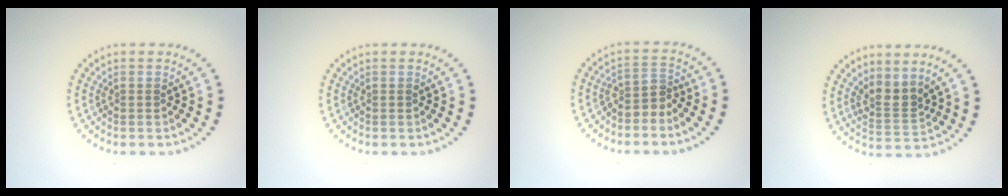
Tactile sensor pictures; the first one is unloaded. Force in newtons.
{"total": 0.0}
{"total": 2.2, "press": 1.5, "slide": 1.6}
{"total": 2.6, "press": 1.9, "slide": 1.8}